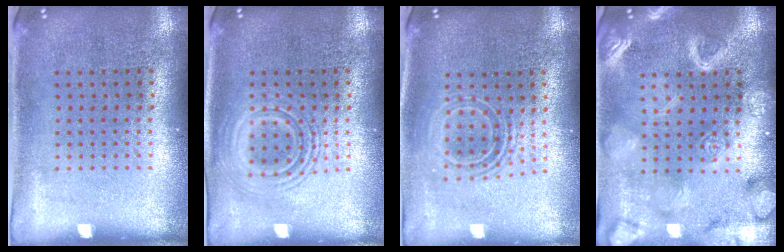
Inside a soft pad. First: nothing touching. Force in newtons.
{"total": 2.3, "press": 2.3, "slide": 0.4}
{"total": 1.7, "press": 1.3, "slide": 1.1}
{"total": 5.5, "press": 5.5, "slide": 0.7}